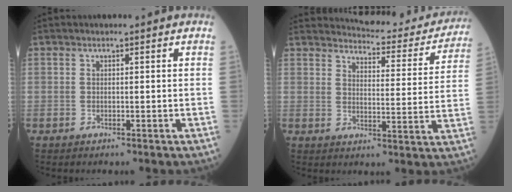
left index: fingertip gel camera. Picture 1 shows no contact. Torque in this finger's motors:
{"motor_torque": [0.90, -1.24, 0.01, 0.00]}